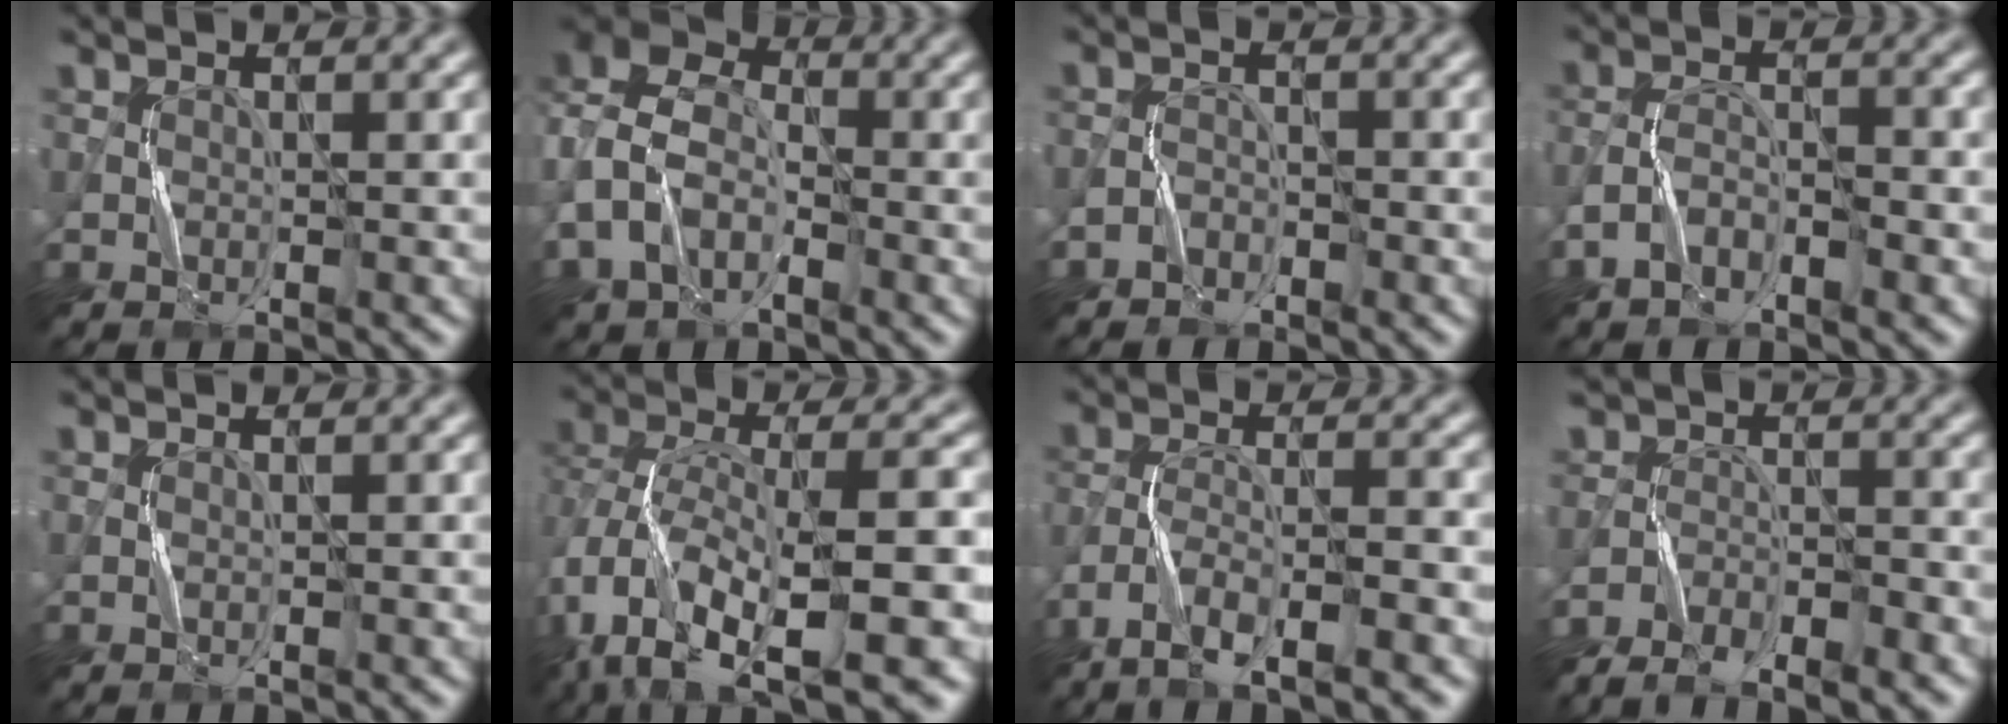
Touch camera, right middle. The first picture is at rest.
{"total": 8.6, "force": [-1.7, 6.3, 5.6], "torque": [-0.145, 0.008, -0.053]}
{"total": 1.3, "force": [-1.2, 0.6, 0.1], "torque": [0.000, 0.008, -0.025]}
{"total": 3.1, "force": [-1.9, 1.2, 2.1], "torque": [-0.042, 0.009, -0.042]}
{"total": 0.0}
{"total": 11.7, "force": [-5.1, 5.0, 9.2], "torque": [-0.173, -0.002, -0.079]}
{"total": 6.4, "force": [-4.3, 1.4, 4.5], "torque": [-0.080, 0.001, -0.076]}
{"total": 5.0, "force": [-4.3, 1.7, 1.8], "torque": [-0.028, -0.004, -0.078]}